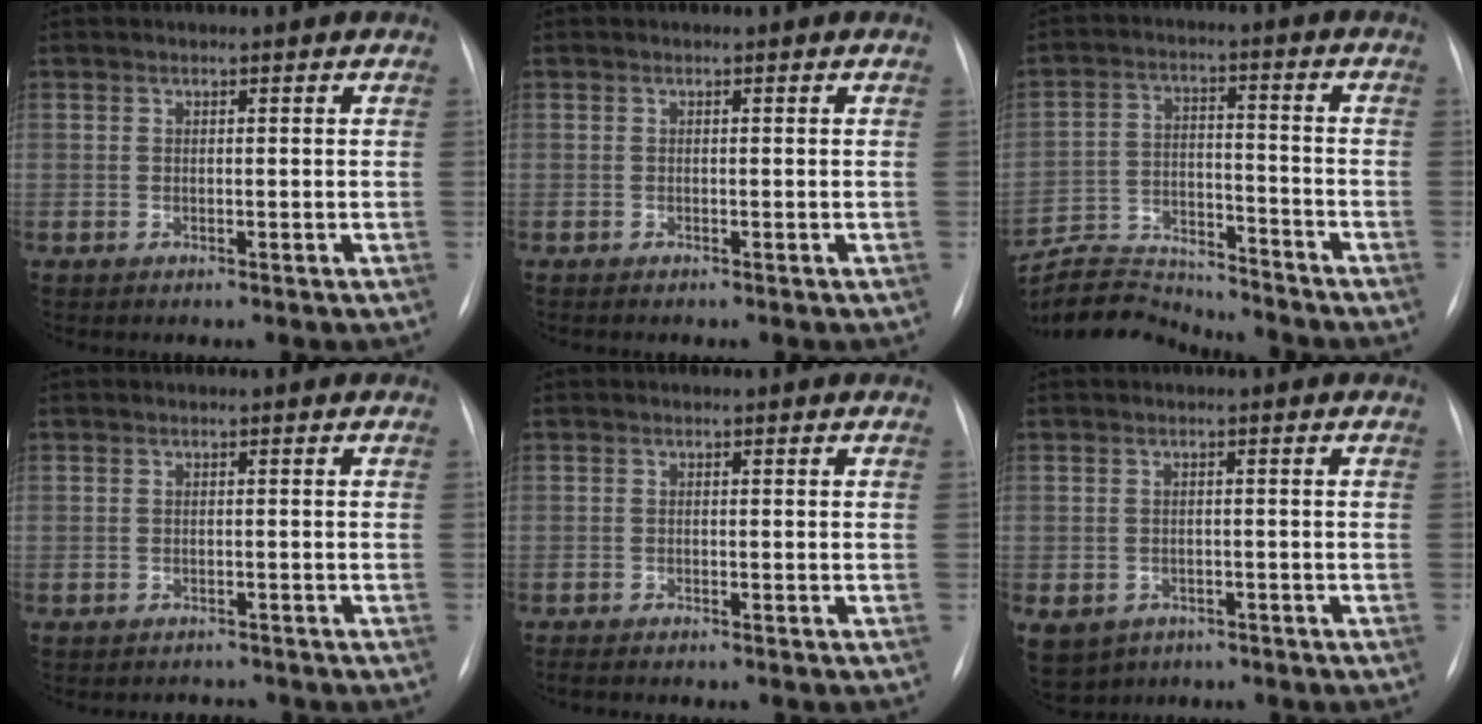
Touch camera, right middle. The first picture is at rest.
{"total": 0.8, "force": [-0.6, 0.2, 0.3], "torque": [-0.007, -0.002, -0.009]}
{"total": 12.2, "force": [-12.1, 1.1, 1.0], "torque": [-0.021, 0.020, -0.203]}
{"total": 1.6, "force": [-1.5, 0.5, -0.3], "torque": [0.004, -0.003, -0.018]}
{"total": 3.2, "force": [-2.7, 0.7, 1.6], "torque": [-0.025, -0.007, -0.033]}
{"total": 9.9, "force": [-5.3, 7.8, 3.2], "torque": [-0.096, -0.003, -0.064]}